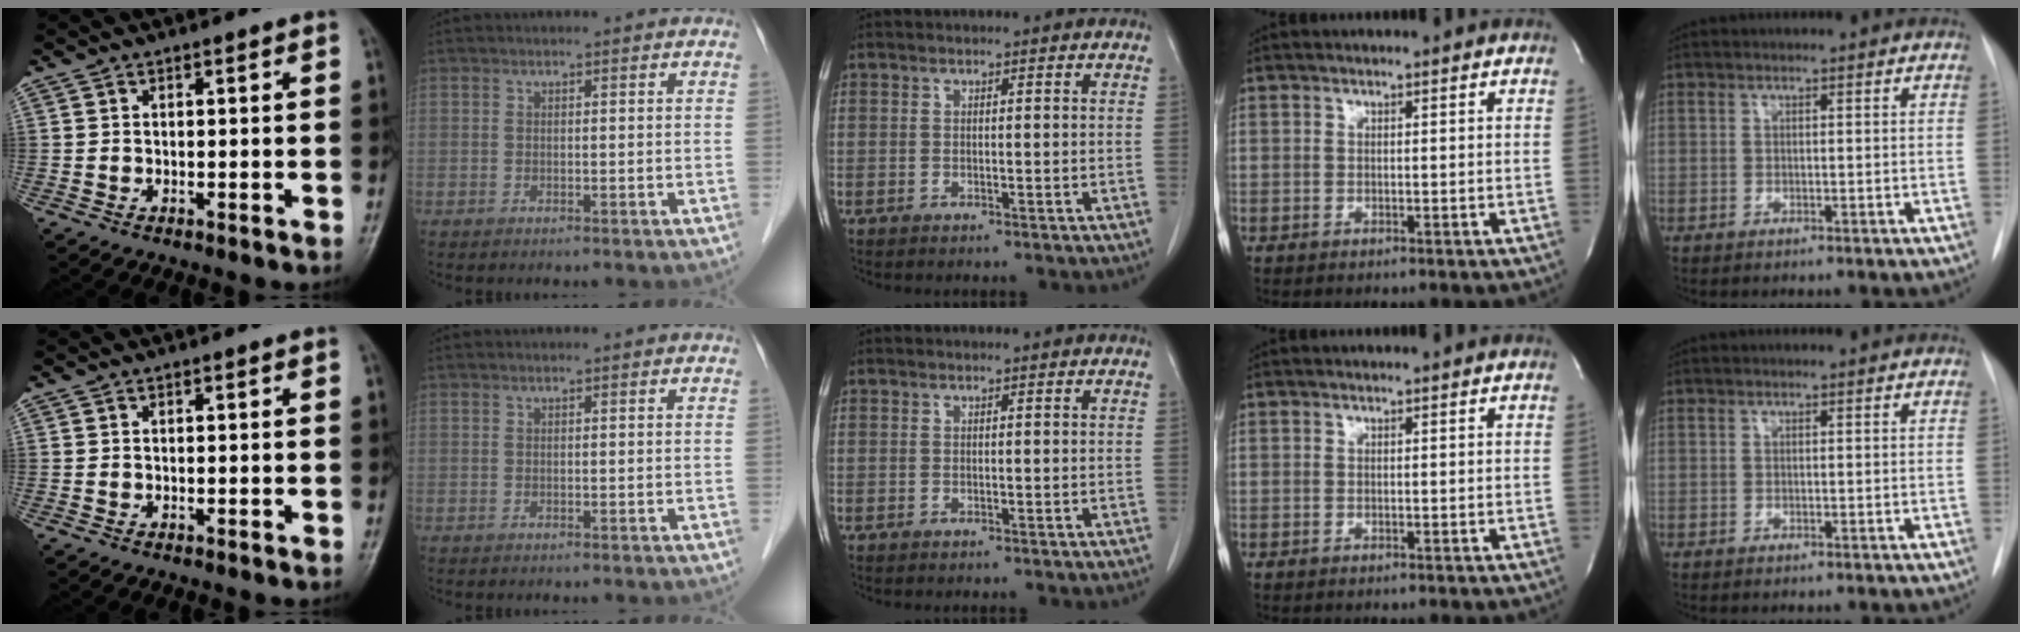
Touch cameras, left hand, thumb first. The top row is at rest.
{}